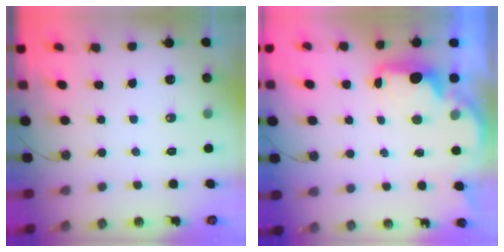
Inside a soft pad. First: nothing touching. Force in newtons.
{"total": 2.5, "press": 2.3, "slide": 0.8}